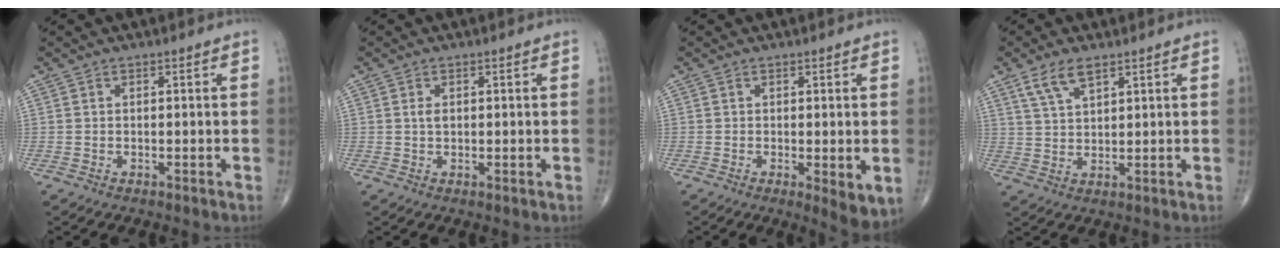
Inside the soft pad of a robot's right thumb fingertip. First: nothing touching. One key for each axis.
{"total": 1.4, "fx": 0.3, "fy": 0.7, "fz": 1.1, "tx": -0.019, "ty": -0.002, "tz": 0.004}
{"total": 5.1, "fx": -0.8, "fy": 1.5, "fz": 4.9, "tx": -0.066, "ty": -0.017, "tz": -0.010}
{"total": 5.6, "fx": 3.5, "fy": 2.3, "fz": 3.8, "tx": -0.068, "ty": -0.010, "tz": 0.072}